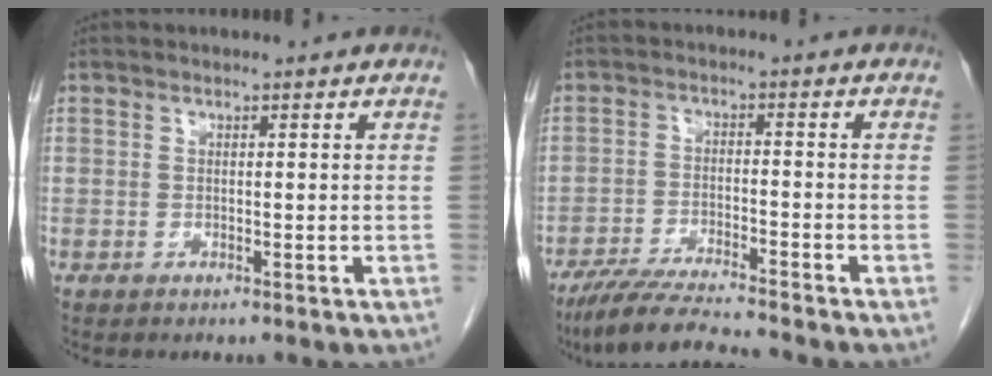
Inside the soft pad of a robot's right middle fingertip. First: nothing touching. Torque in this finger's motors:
{"motor_torque": [0.86, -0.52, 0.05, 0.03]}